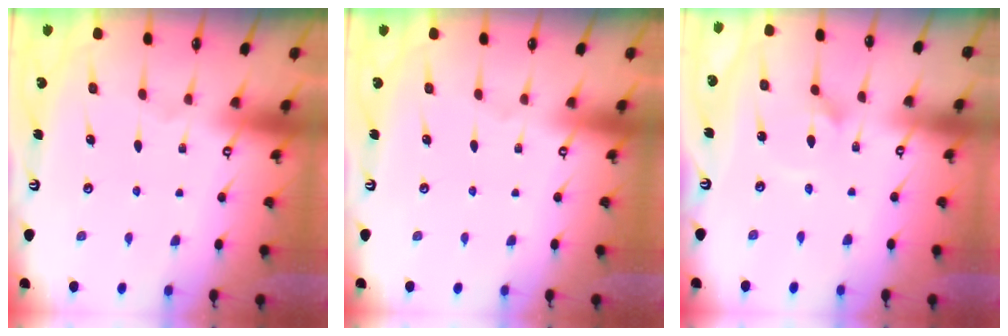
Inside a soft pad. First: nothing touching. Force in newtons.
{"total": 0.0}
{"total": 1.8, "press": 1.8, "slide": 0.0}